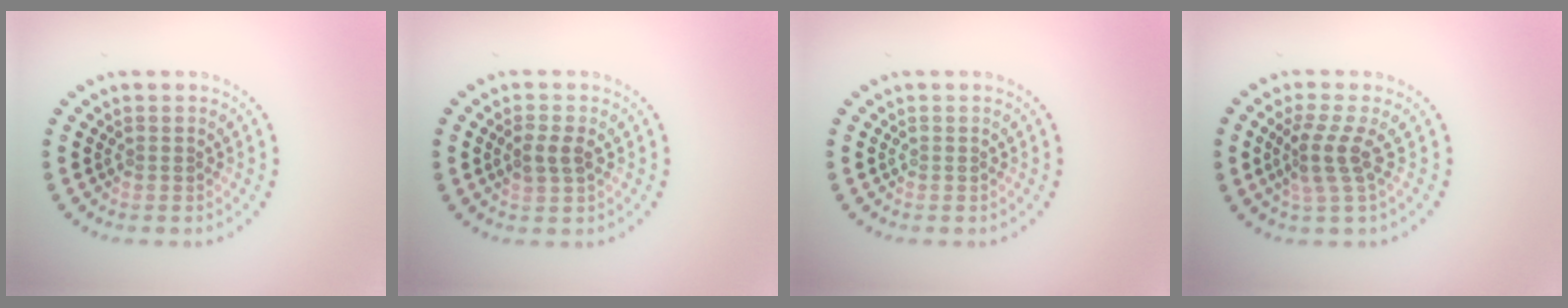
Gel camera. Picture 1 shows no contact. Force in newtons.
{"total": 1.7, "press": 1.7, "slide": 0.3}
{"total": 0.0}
{"total": 2.9, "press": 2.1, "slide": 2.0}